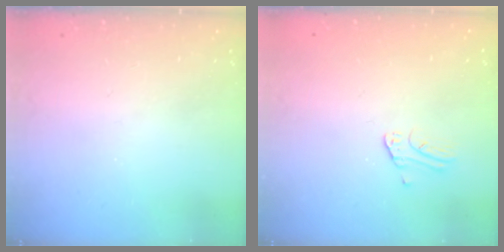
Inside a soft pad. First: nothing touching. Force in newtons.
{"total": 1.0, "press": 1.0, "slide": 0.1}